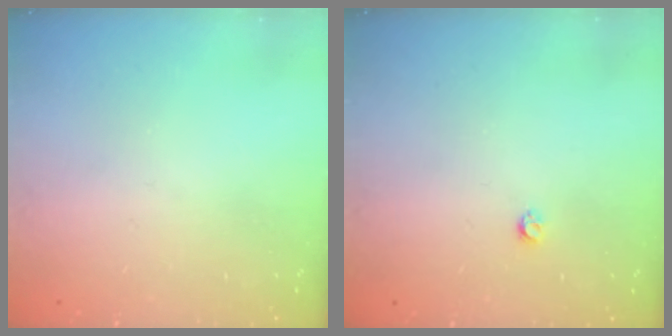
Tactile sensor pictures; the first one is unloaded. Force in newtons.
{"total": 2.9, "press": 2.8, "slide": 0.5}